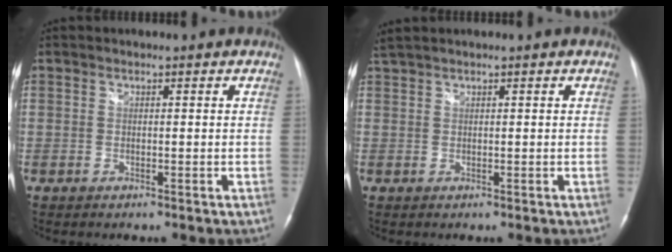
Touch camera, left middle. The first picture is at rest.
{"total": 2.0, "force": [1.7, -0.1, 1.0], "torque": [-0.028, 0.024, 0.038]}